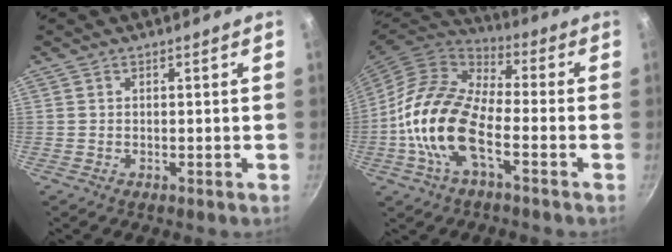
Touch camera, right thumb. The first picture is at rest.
{"total": 17.0, "force": [-4.6, 8.1, 14.2], "torque": [-0.264, 0.031, -0.105]}